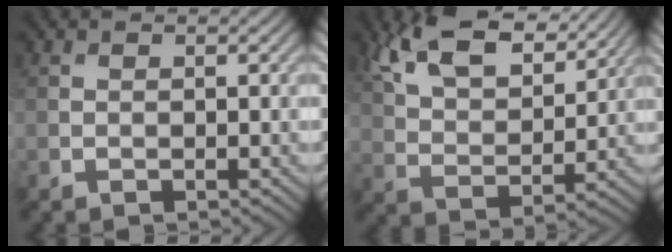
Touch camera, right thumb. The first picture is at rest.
{"total": 12.6, "force": [8.7, 4.9, 7.7], "torque": [-0.169, 0.010, 0.146]}